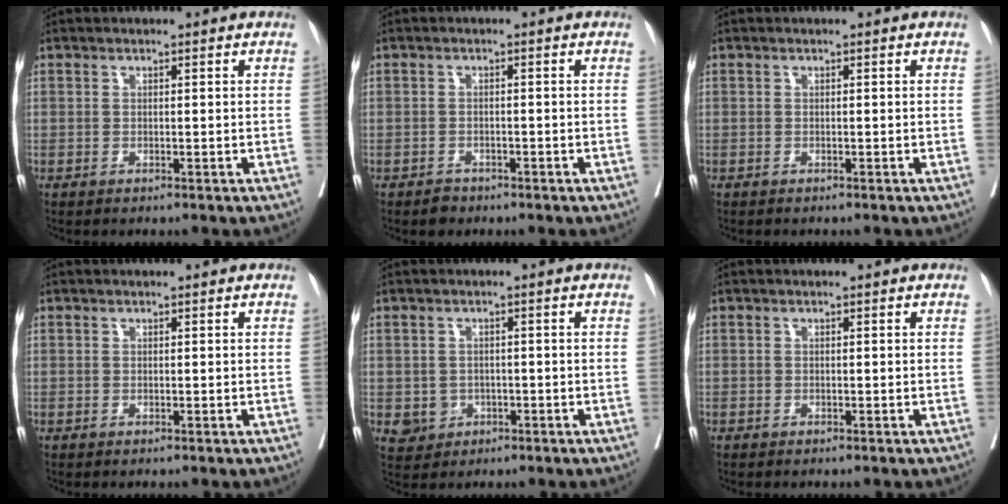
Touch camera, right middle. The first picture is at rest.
{"total": 1.5, "force": [-1.0, 1.1, 0.1], "torque": [-0.001, 0.005, -0.014]}
{"total": 0.0}
{"total": 0.0}
{"total": 3.5, "force": [-1.0, 3.3, 0.6], "torque": [0.000, 0.007, -0.008]}
{"total": 0.0}